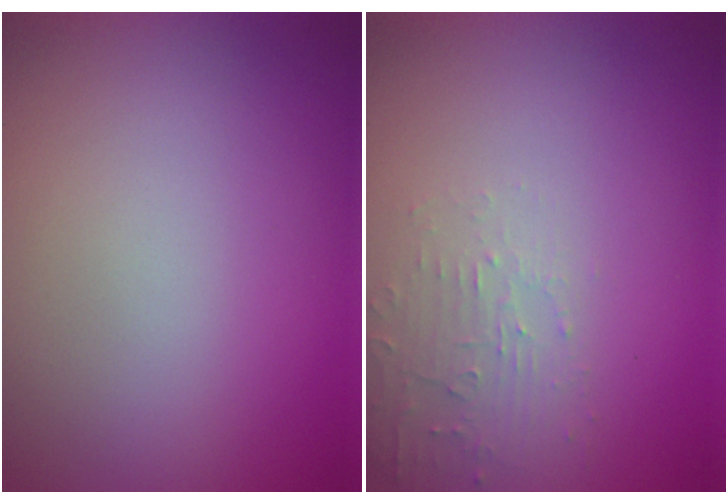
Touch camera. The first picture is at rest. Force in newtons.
{"total": 1.9, "press": 1.9, "slide": 0.3}